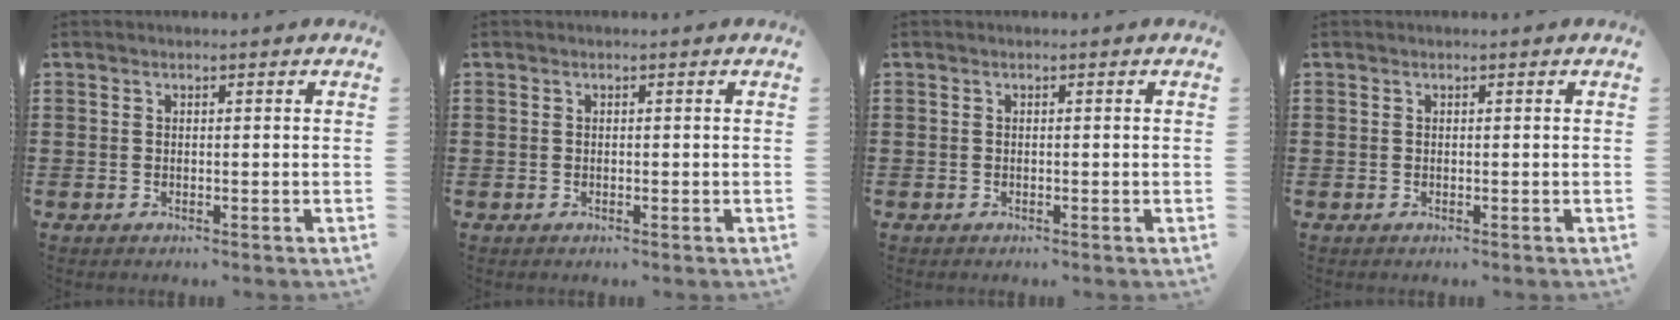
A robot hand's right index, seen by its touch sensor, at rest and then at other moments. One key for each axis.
{"total": 0.0}
{"total": 0.0}
{"total": 0.0}